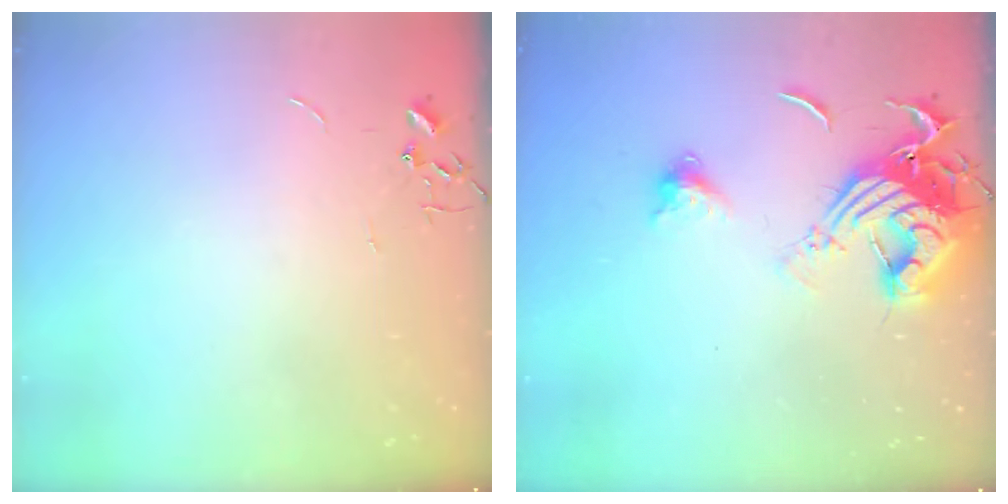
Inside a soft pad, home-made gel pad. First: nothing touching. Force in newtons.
{"total": 15.6, "press": 15.4, "slide": 1.9}